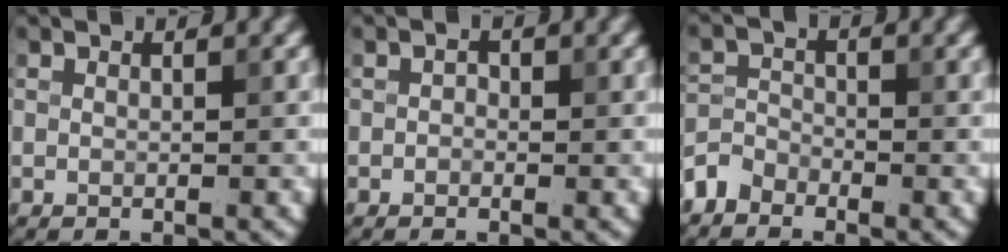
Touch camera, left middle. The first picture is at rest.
{"total": 0.8, "force": [-0.7, 0.2, 0.0], "torque": [-0.006, 0.001, -0.005]}
{"total": 2.6, "force": [-2.5, 0.7, -0.3], "torque": [-0.002, 0.009, -0.044]}